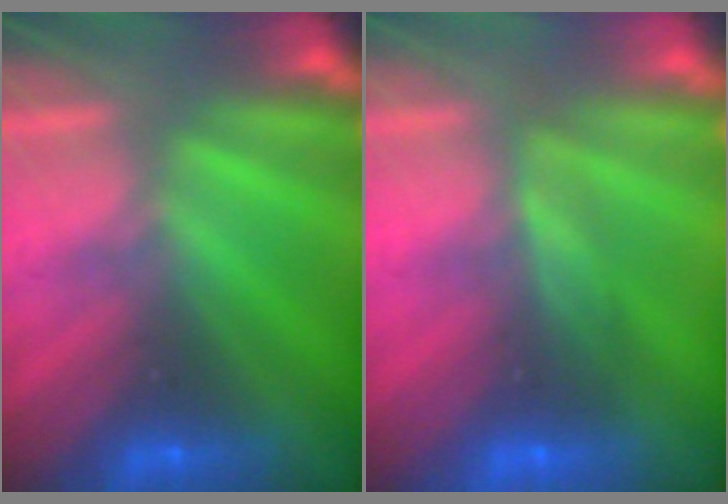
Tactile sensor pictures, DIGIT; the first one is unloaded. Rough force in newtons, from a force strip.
{"total": 1.7}